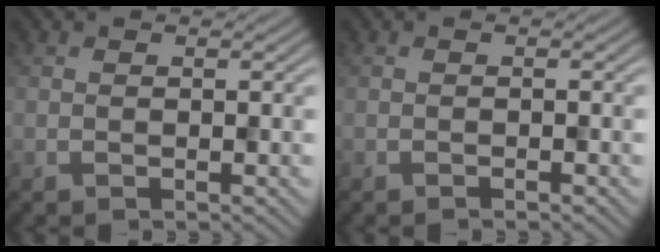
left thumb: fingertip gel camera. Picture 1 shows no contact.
{"total": 0.5, "force": [-0.5, -0.1, 0.2], "torque": [-0.003, 0.002, -0.008]}